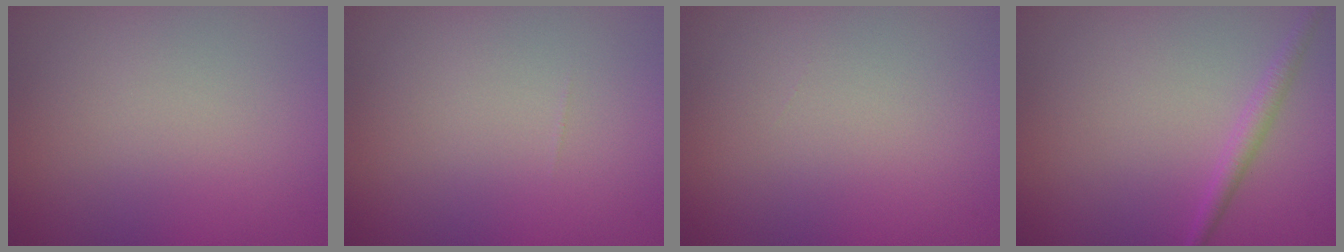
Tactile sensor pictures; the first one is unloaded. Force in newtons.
{"total": 0.0}
{"total": 0.0}
{"total": 1.6, "press": 1.6, "slide": 0.1}